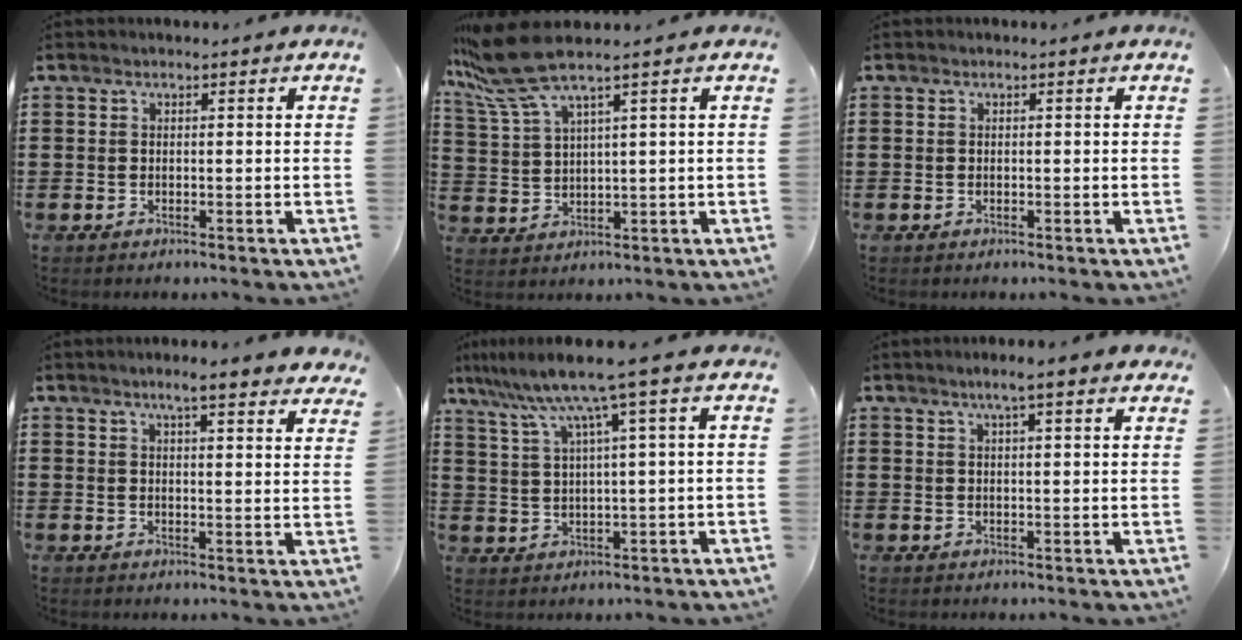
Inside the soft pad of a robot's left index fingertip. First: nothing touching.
{"total": 8.0, "force": [5.5, 1.0, 5.8], "torque": [-0.151, -0.025, 0.094]}
{"total": 0.0}
{"total": 4.6, "force": [3.9, 0.0, 2.5], "torque": [-0.059, -0.006, 0.069]}
{"total": 8.3, "force": [4.9, -0.4, 6.7], "torque": [-0.153, -0.021, 0.077]}
{"total": 3.5, "force": [2.6, 0.1, 2.4], "torque": [-0.053, 0.003, 0.045]}